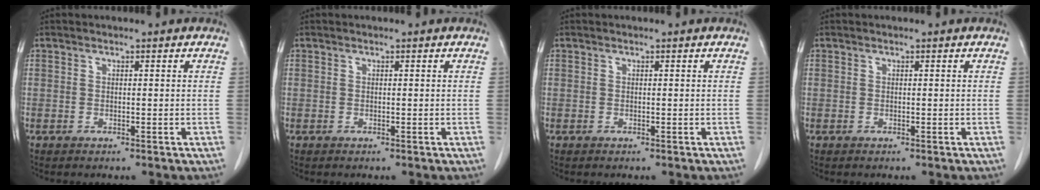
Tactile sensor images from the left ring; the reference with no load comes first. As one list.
[{"total": 0.0}, {"total": 0.0}, {"total": 0.0}]